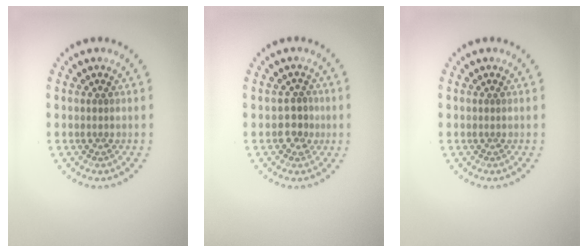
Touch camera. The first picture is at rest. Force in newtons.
{"total": 2.0, "press": 1.9, "slide": 0.6}
{"total": 0.0}